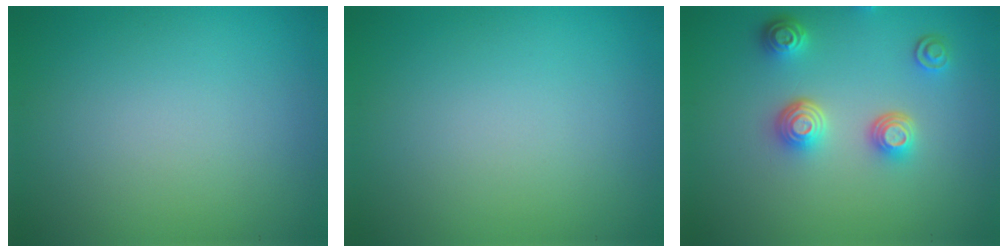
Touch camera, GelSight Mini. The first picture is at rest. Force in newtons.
{"total": 0.0}
{"total": 3.6, "press": 2.9, "slide": 2.1}